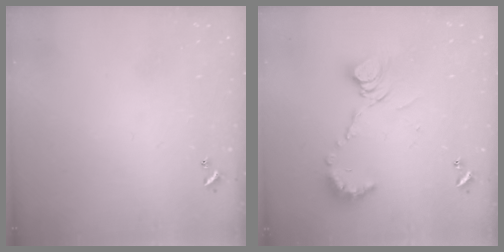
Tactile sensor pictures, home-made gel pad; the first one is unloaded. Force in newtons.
{"total": 14.0, "press": 13.9, "slide": 2.1}